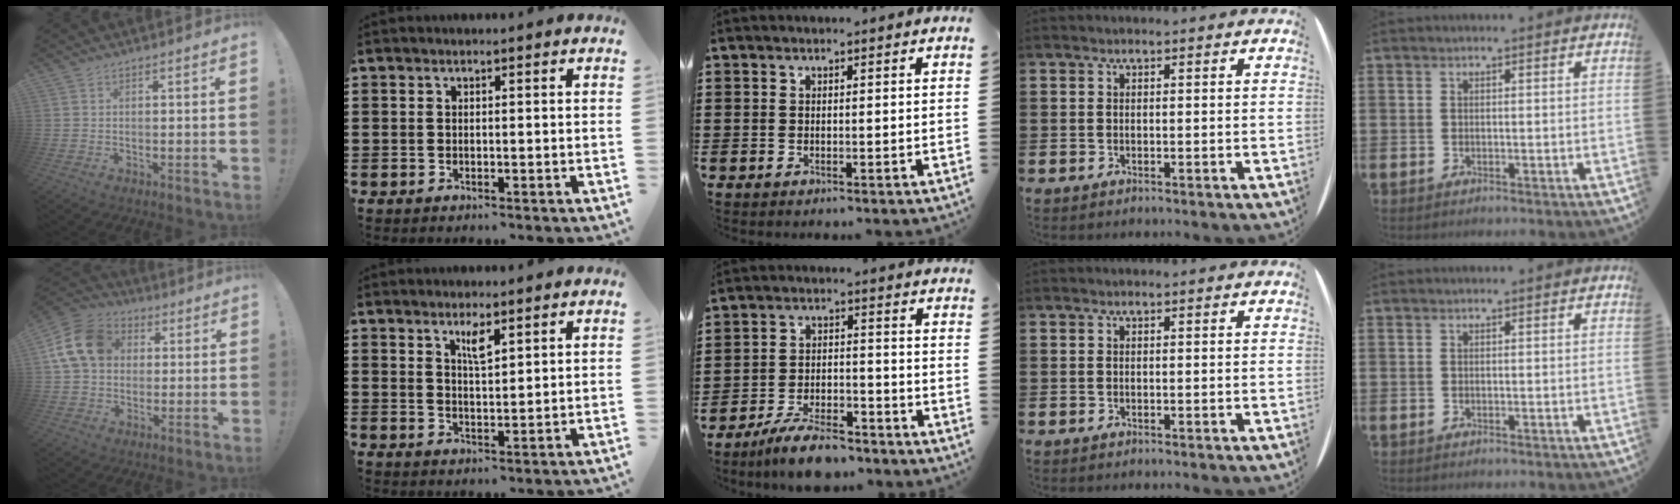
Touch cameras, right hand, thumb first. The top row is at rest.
{"thumb": {"total": 15.5, "force": [3.8, 12.1, 8.8], "torque": [-0.146, 0.005, 0.079]}, "index": {"total": 3.1, "force": [2.0, 0.7, 2.2], "torque": [-0.040, 0.001, 0.033]}, "middle": {"total": 7.3, "force": [-6.5, 1.3, 3.1], "torque": [-0.063, 0.008, -0.124]}}